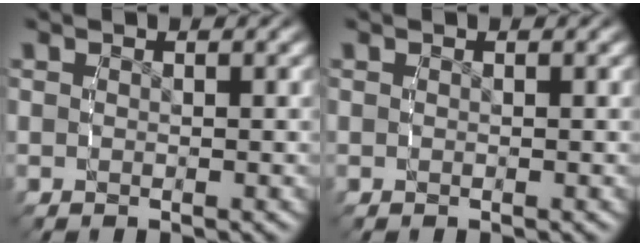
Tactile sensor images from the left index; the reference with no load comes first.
{"total": 0.0}